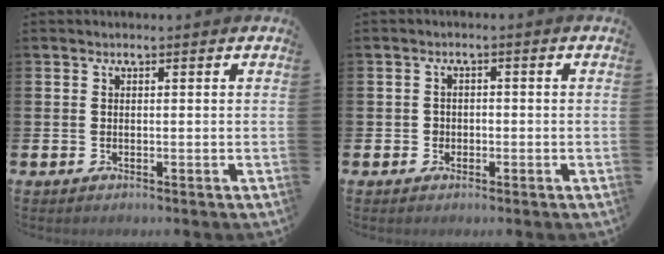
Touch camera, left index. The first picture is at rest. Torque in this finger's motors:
{"motor_torque": [-0.10, 0.03, 0.02, 0.00]}